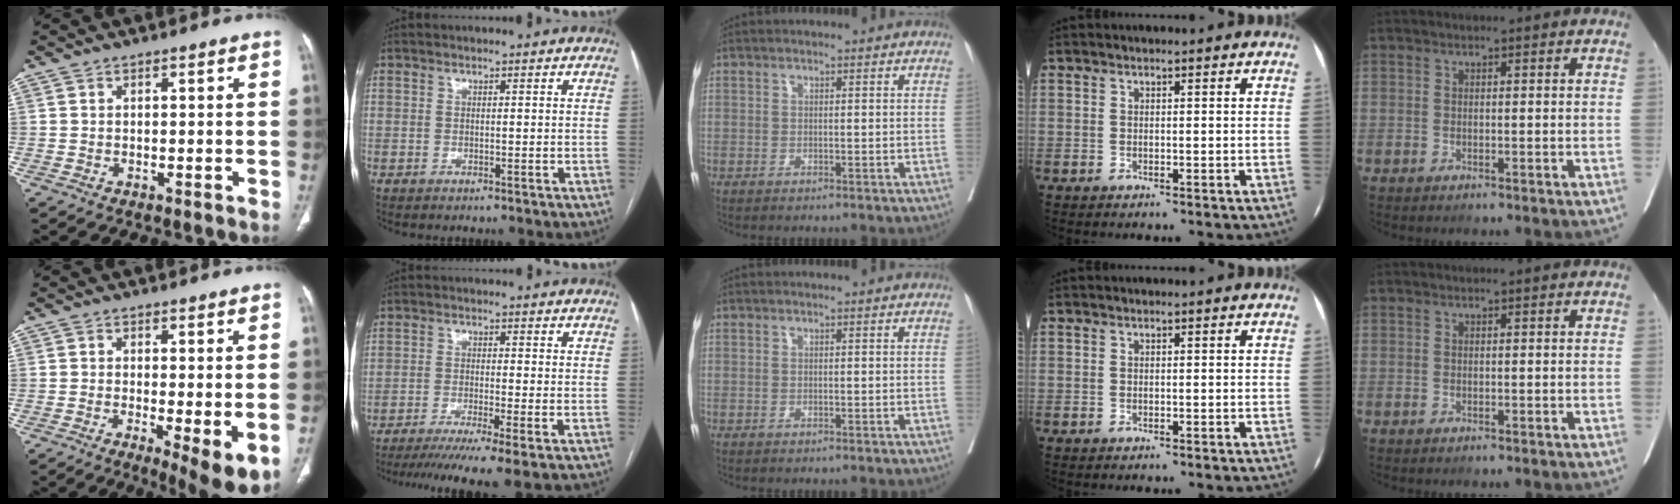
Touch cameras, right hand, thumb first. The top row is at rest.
{"thumb": {"total": 8.4, "force": [-2.0, 2.1, 7.9], "torque": [-0.118, -0.024, -0.029]}, "index": {"total": 9.9, "force": [-7.4, -0.8, 6.5], "torque": [-0.096, -0.020, -0.113]}}